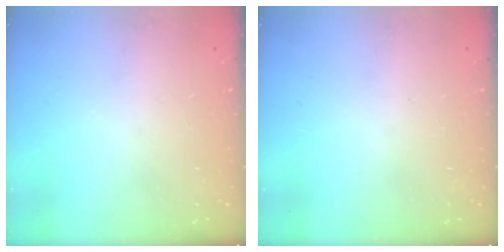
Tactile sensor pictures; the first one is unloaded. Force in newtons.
{"total": 0.0}